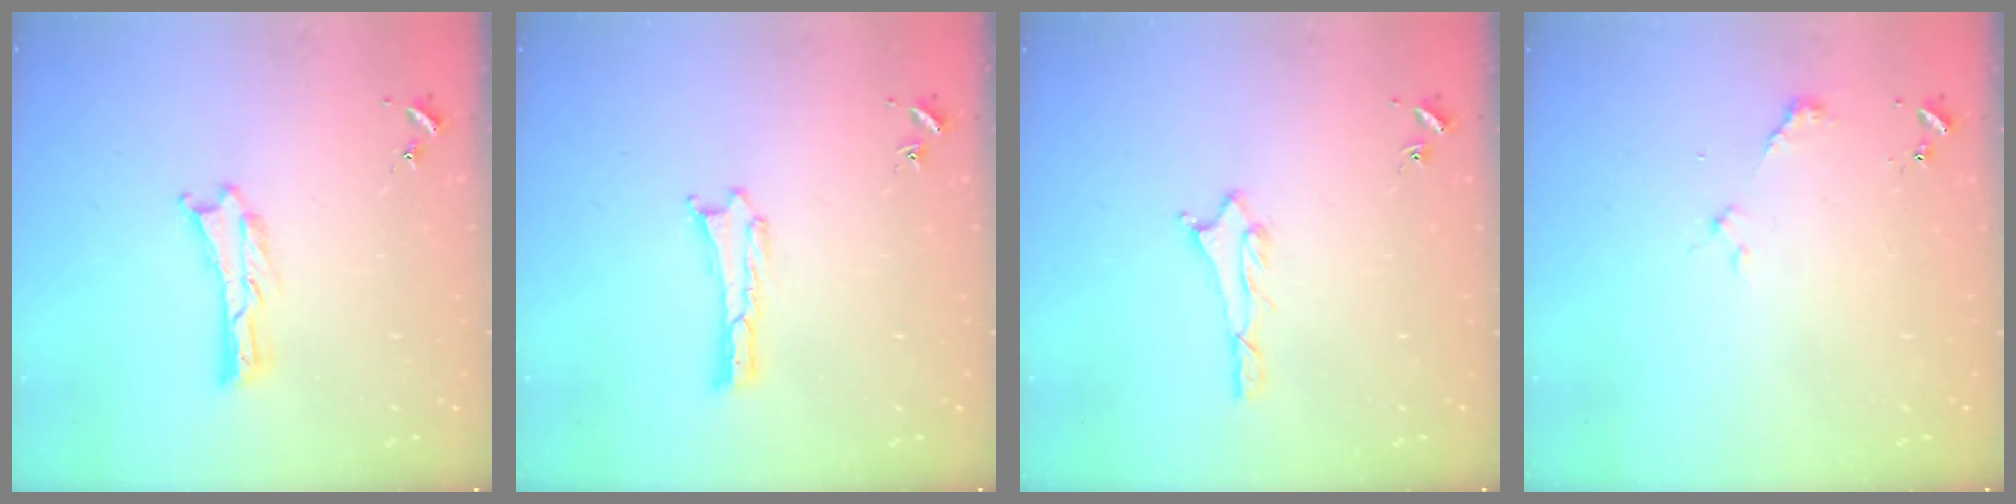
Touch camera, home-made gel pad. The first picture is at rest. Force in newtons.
{"total": 0.0}
{"total": 1.5, "press": 1.5, "slide": 0.1}
{"total": 2.3, "press": 2.3, "slide": 0.1}